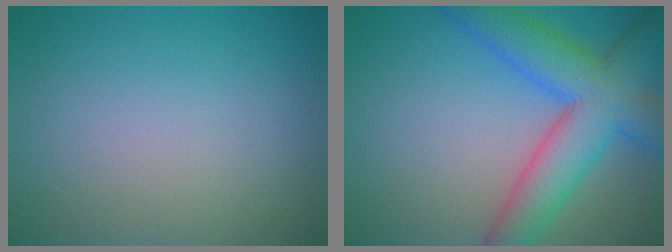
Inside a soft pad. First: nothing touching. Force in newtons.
{"total": 8.8, "press": 8.8, "slide": 0.4}